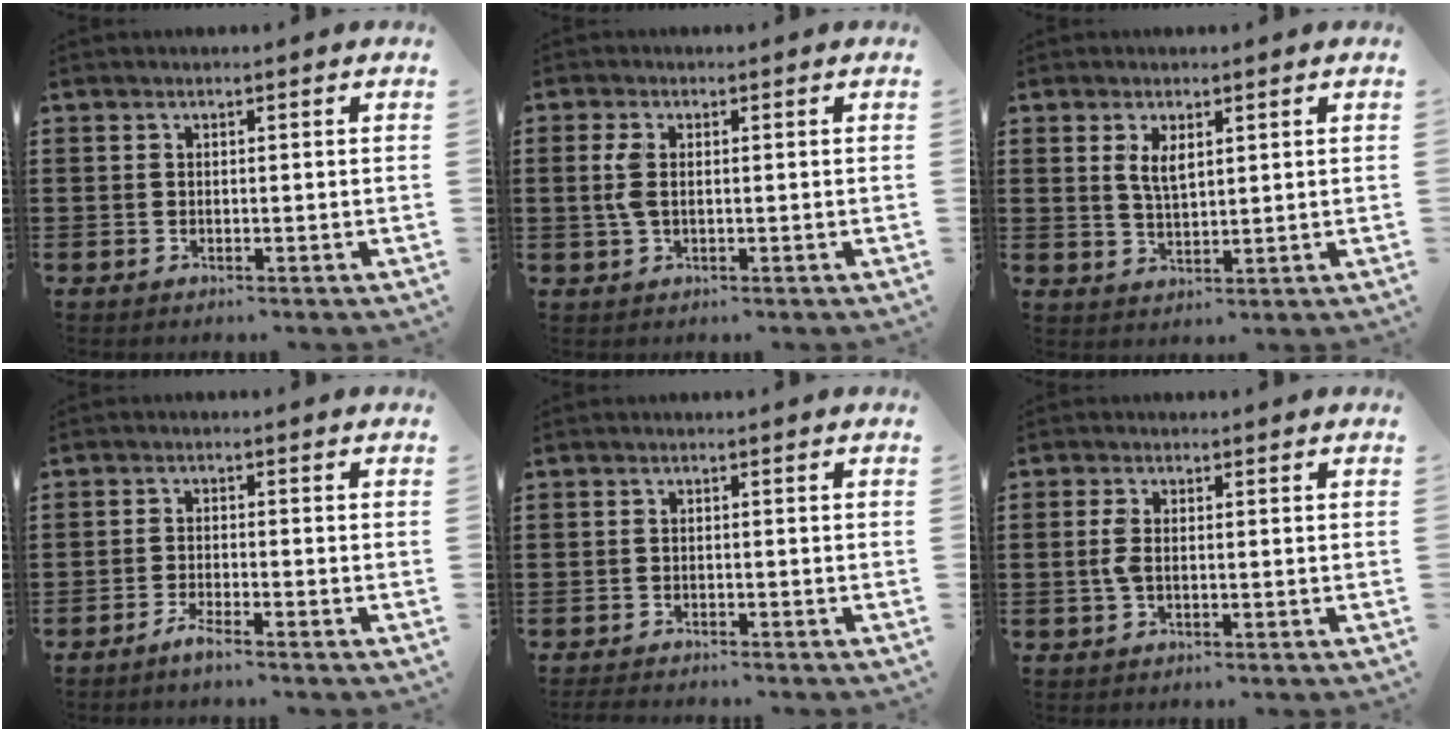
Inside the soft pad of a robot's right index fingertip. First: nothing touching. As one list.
[{"total": 3.3, "force": [0.2, 1.5, 2.9], "torque": [-0.074, 0.000, -0.003]}, {"total": 3.1, "force": [1.4, 1.2, 2.5], "torque": [-0.053, 0.003, 0.024]}, {"total": 2.1, "force": [-1.8, -0.2, 1.0], "torque": [-0.025, -0.004, -0.035]}, {"total": 1.3, "force": [-1.3, 0.1, 0.0], "torque": [-0.004, 0.000, -0.028]}, {"total": 2.5, "force": [-0.2, 1.0, 2.3], "torque": [-0.059, -0.005, -0.009]}]